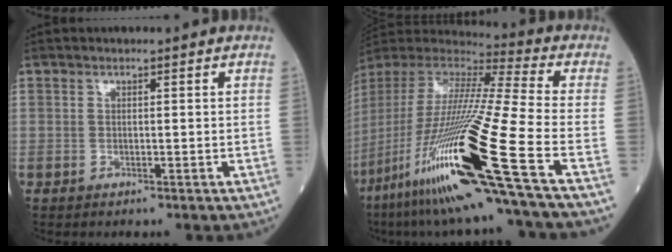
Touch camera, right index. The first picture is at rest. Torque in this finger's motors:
{"motor_torque": [2.13, 0.00, 1.05, 0.21]}